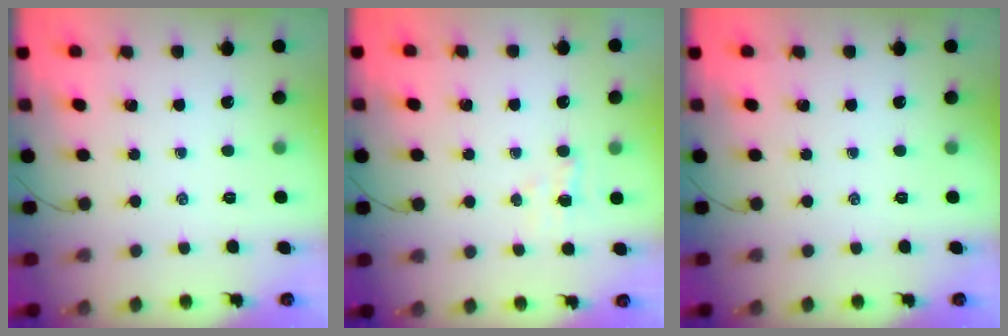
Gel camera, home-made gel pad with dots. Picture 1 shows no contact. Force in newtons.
{"total": 3.5, "press": 3.4, "slide": 0.8}
{"total": 0.0}